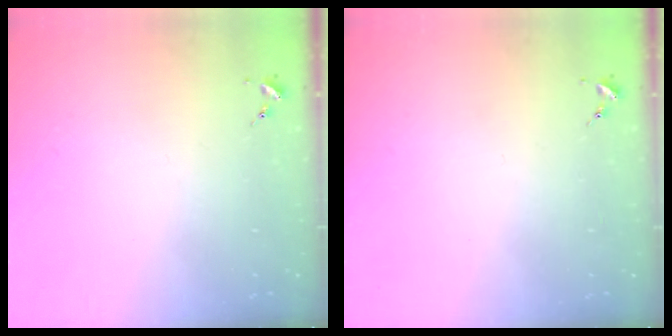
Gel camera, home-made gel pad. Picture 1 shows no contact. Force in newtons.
{"total": 0.0}